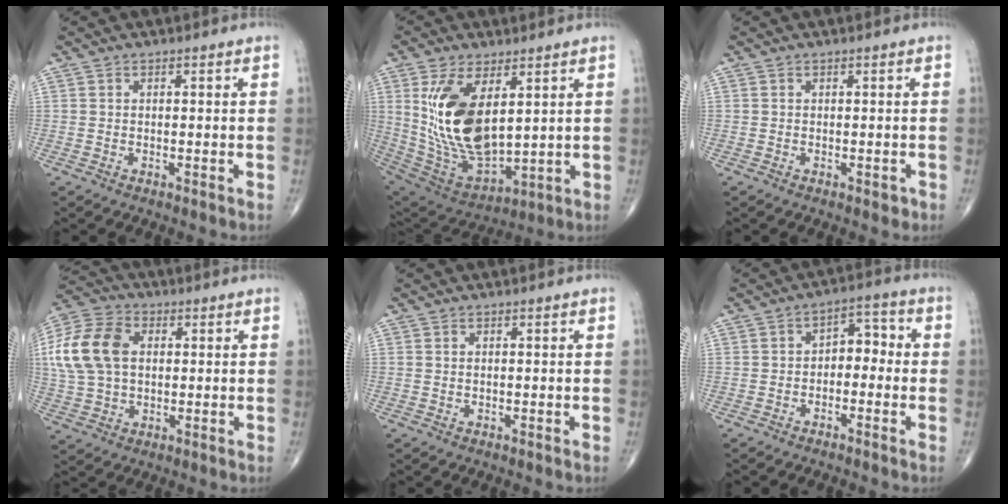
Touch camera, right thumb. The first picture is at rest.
{"total": 18.1, "force": [4.5, 9.0, 15.0], "torque": [-0.281, -0.026, 0.109]}
{"total": 0.9, "force": [-0.4, 0.6, 0.6], "torque": [-0.002, 0.000, -0.005]}
{"total": 14.3, "force": [2.4, 9.7, 10.3], "torque": [-0.204, 0.015, 0.040]}
{"total": 0.0}
{"total": 5.4, "force": [-1.0, 3.6, 3.9], "torque": [-0.034, 0.035, -0.028]}